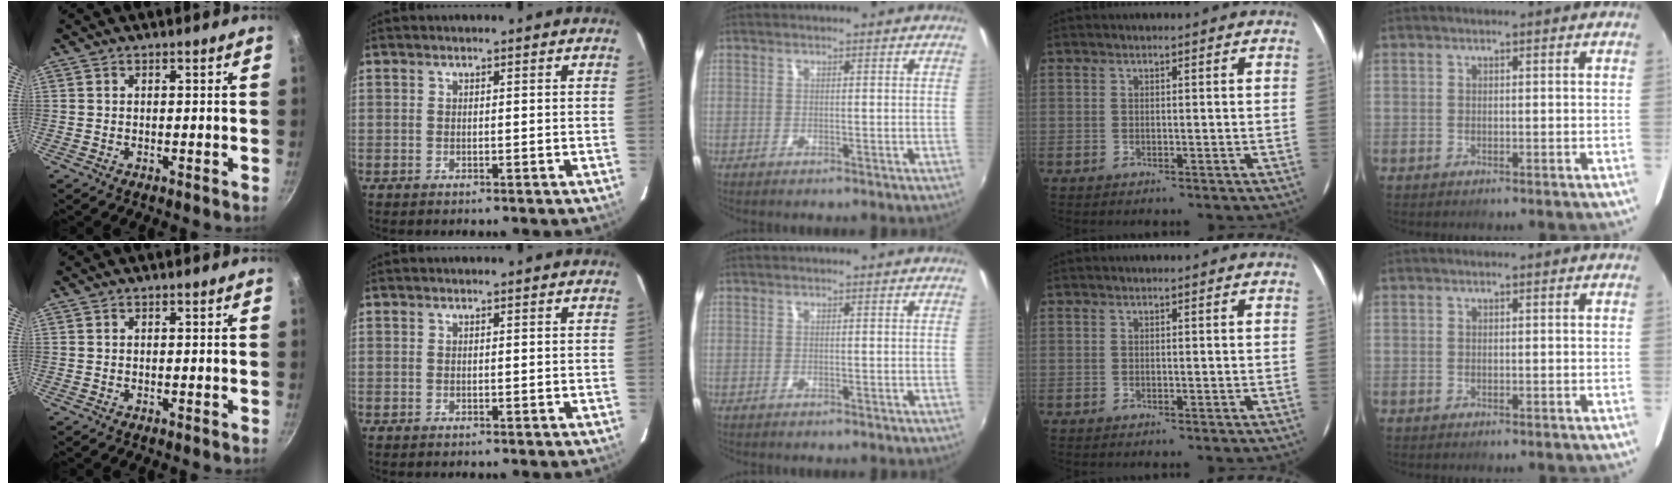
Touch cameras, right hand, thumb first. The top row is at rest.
{}